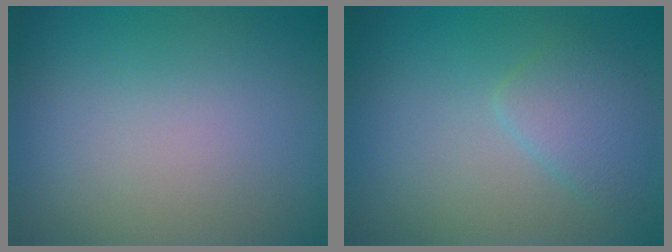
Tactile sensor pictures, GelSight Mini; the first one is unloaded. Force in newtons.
{"total": 2.5, "press": 2.5, "slide": 0.1}